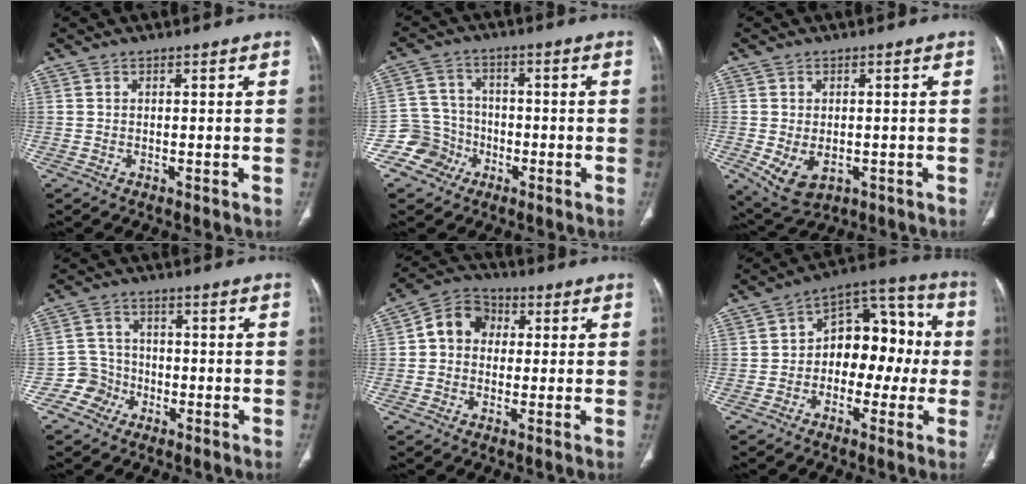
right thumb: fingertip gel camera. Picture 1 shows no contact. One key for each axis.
{"total": 7.1, "fx": -3.5, "fy": 6.2, "fz": 0.0, "tx": 0.036, "ty": 0.036, "tz": -0.068}
{"total": 6.9, "fx": -1.6, "fy": 4.6, "fz": 4.9, "tx": -0.083, "ty": -0.003, "tz": -0.009}
{"total": 5.0, "fx": -2.5, "fy": 4.3, "fz": -0.3, "tx": 0.035, "ty": 0.025, "tz": -0.054}
{"total": 8.3, "fx": 0.8, "fy": 7.0, "fz": 4.3, "tx": -0.052, "ty": 0.022, "tz": 0.000}
{"total": 14.1, "fx": -0.8, "fy": 9.4, "fz": 10.5, "tx": -0.098, "ty": 0.055, "tz": -0.024}